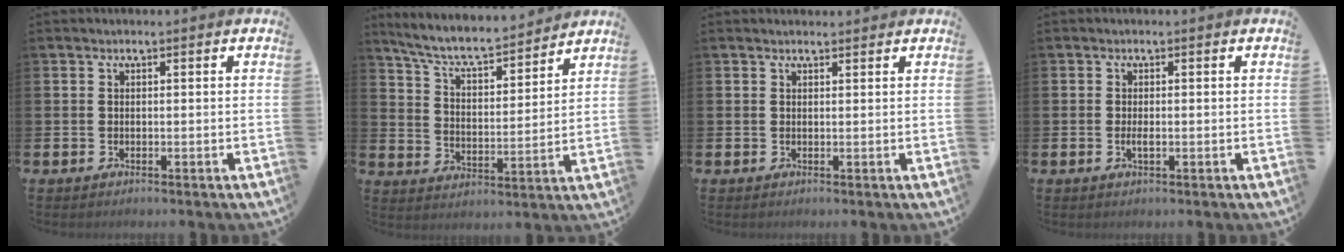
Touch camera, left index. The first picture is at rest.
{"total": 7.7, "force": [7.1, 1.4, 2.7], "torque": [-0.085, -0.050, 0.122]}
{"total": 0.8, "force": [0.8, 0.2, 0.2], "torque": [0.005, 0.000, 0.012]}
{"total": 1.0, "force": [0.0, 0.3, 1.0], "torque": [-0.019, 0.001, -0.002]}